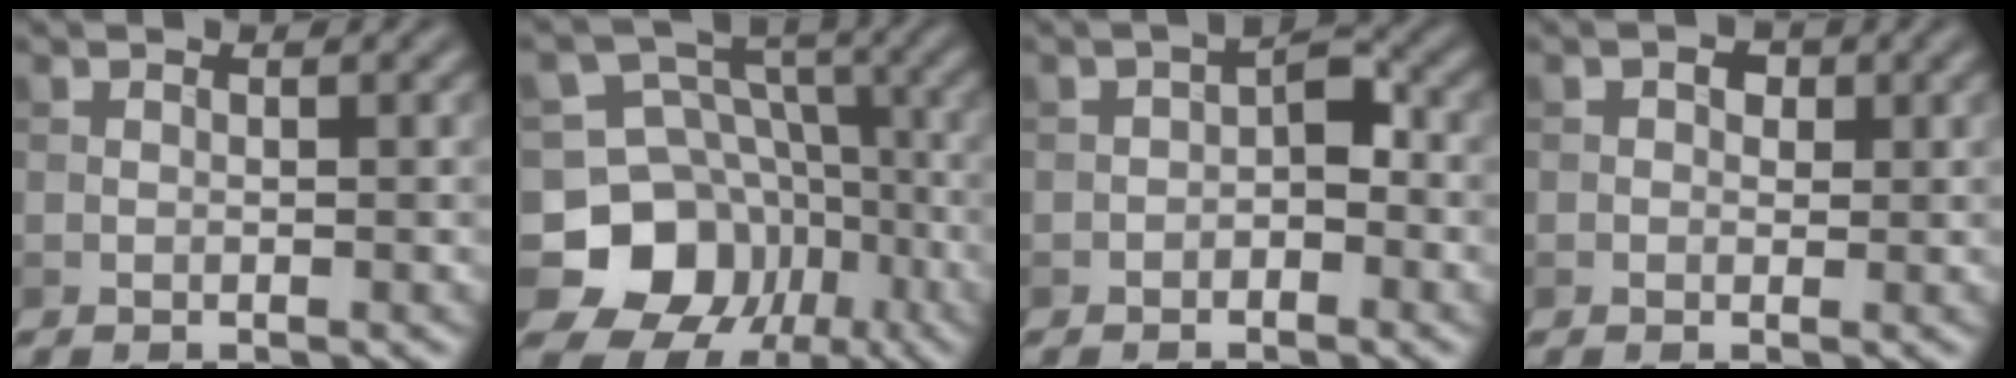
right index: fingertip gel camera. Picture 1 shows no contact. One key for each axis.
{"total": 10.0, "fx": -3.8, "fy": 8.5, "fz": 3.7, "tx": -0.059, "ty": 0.003, "tz": -0.083}
{"total": 2.6, "fx": -0.8, "fy": 1.5, "fz": 2.0, "tx": -0.025, "ty": 0.009, "tz": -0.018}
{"total": 1.4, "fx": 0.4, "fy": 1.0, "fz": 0.9, "tx": -0.007, "ty": -0.001, "tz": 0.002}